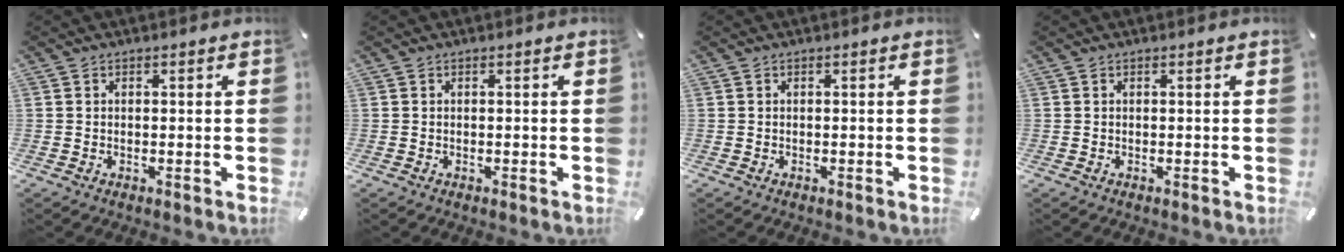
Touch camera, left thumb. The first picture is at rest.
{"total": 0.0}
{"total": 0.0}
{"total": 0.0}